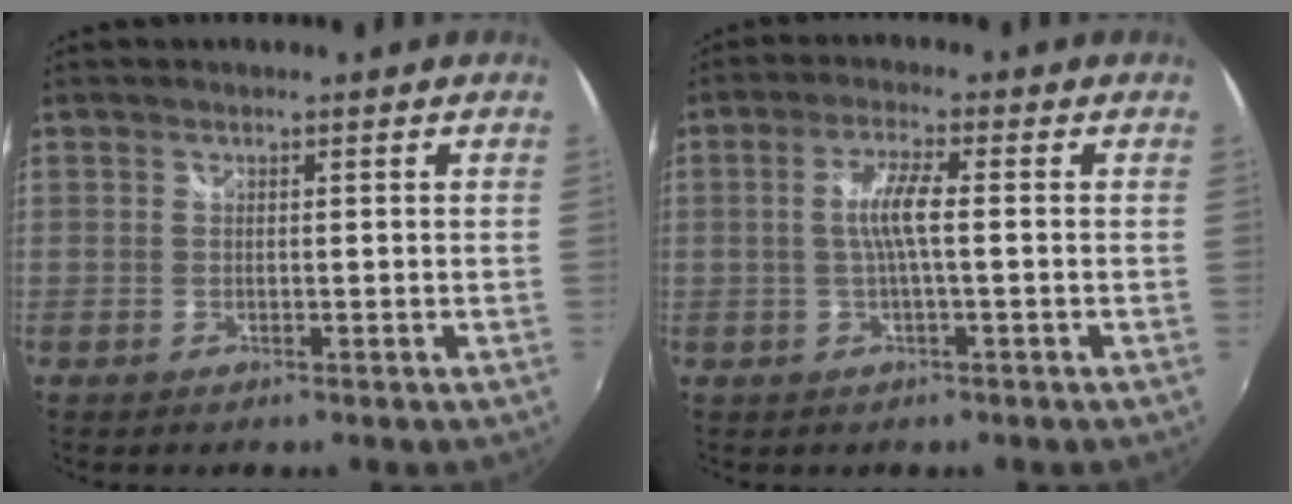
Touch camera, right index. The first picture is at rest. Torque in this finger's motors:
{"motor_torque": [0.58, -0.12, 0.48, 0.12]}